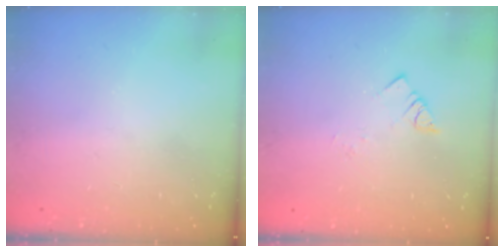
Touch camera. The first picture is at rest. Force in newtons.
{"total": 2.8, "press": 2.8, "slide": 0.3}